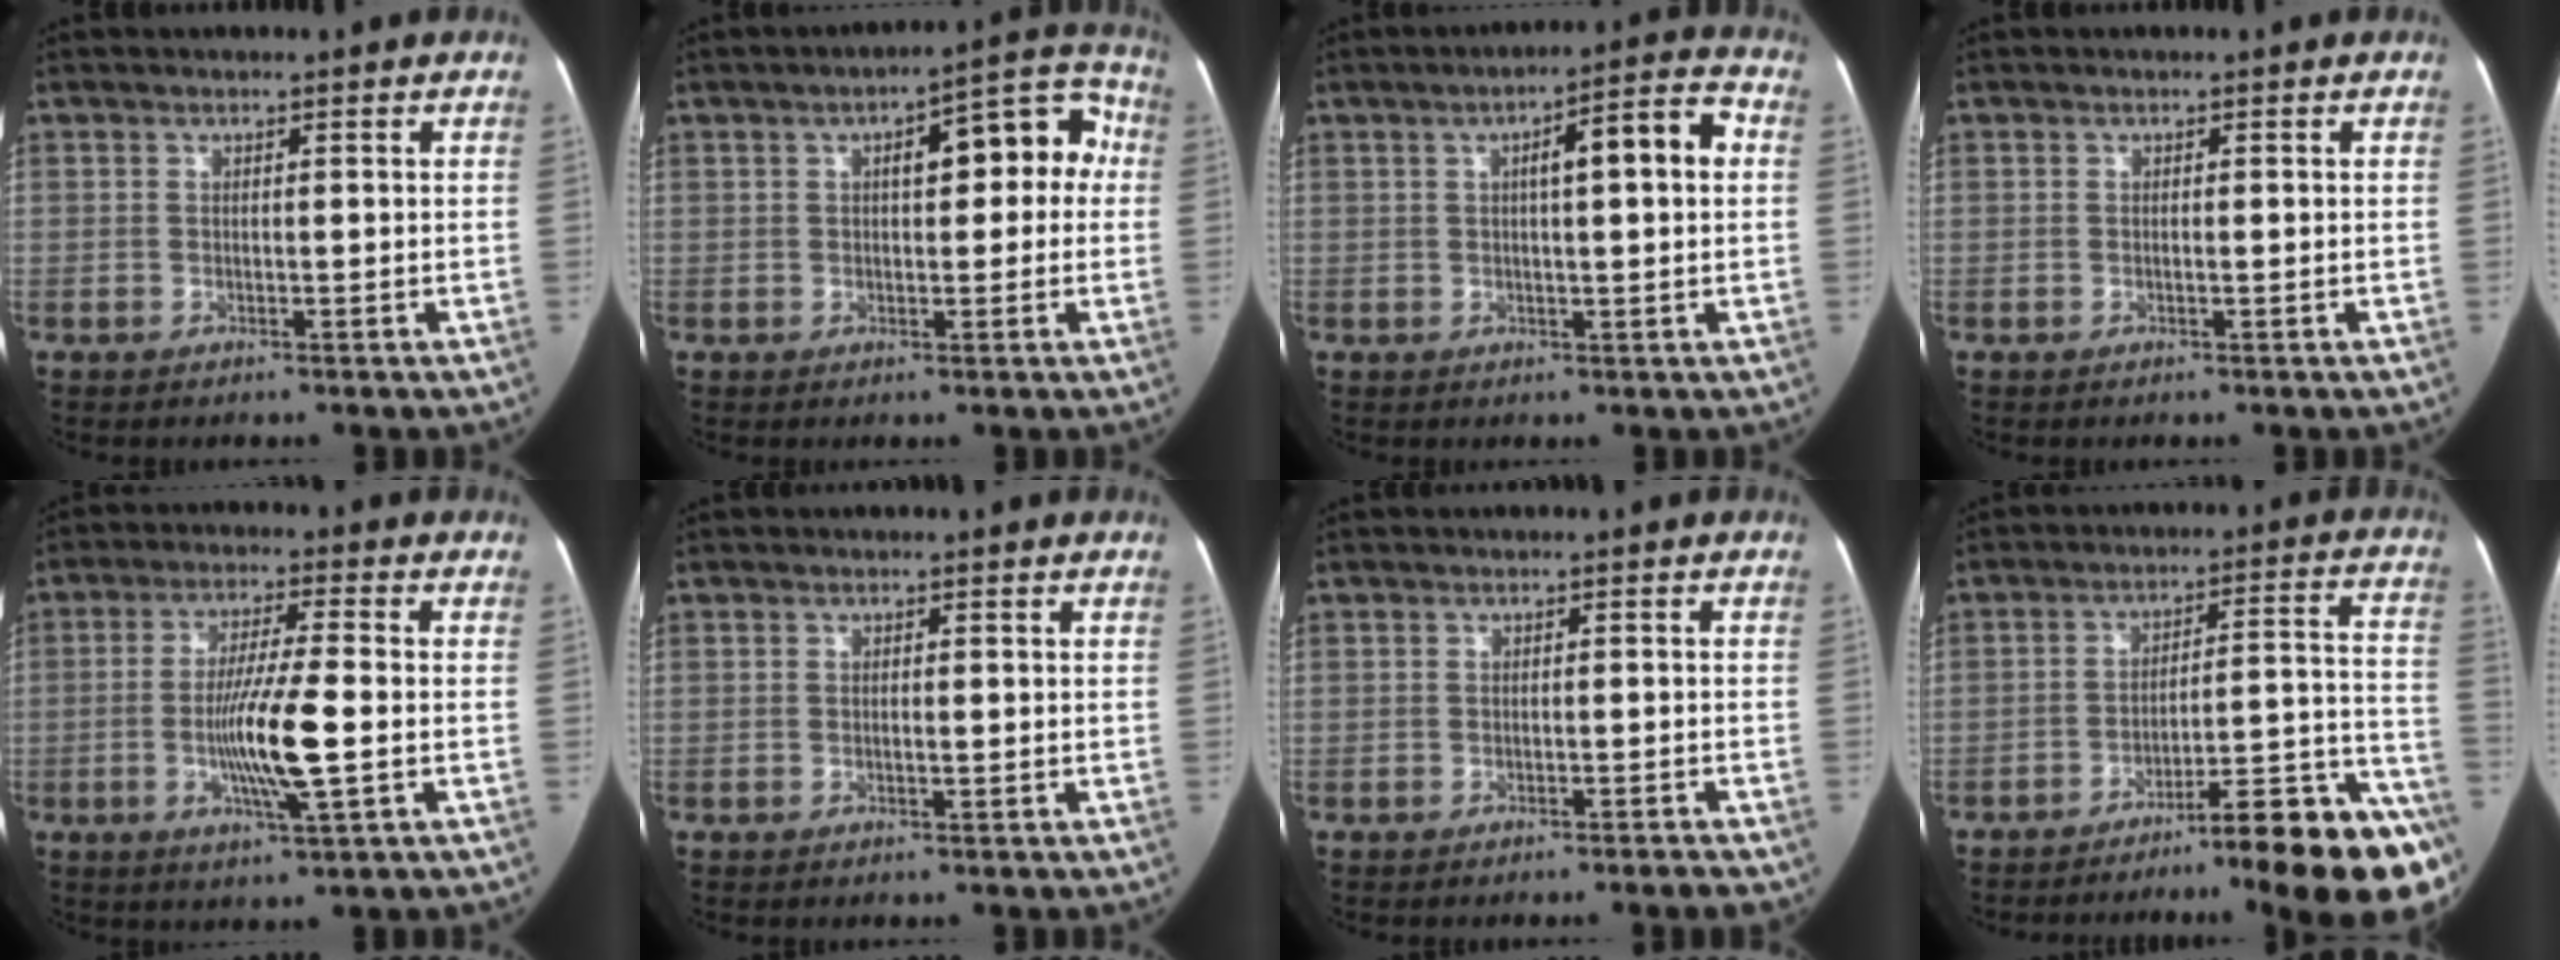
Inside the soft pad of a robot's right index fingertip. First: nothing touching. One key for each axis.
{"total": 10.7, "fx": 1.9, "fy": 4.2, "fz": 9.7, "tx": -0.117, "ty": 0.050, "tz": 0.025}
{"total": 8.7, "fx": 1.5, "fy": 1.5, "fz": 8.5, "tx": -0.126, "ty": 0.032, "tz": 0.021}
{"total": 0.6, "fx": -0.1, "fy": 0.2, "fz": 0.5, "tx": -0.010, "ty": 0.001, "tz": -0.002}
{"total": 10.5, "fx": -2.0, "fy": 0.6, "fz": 10.3, "tx": -0.194, "ty": -0.008, "tz": -0.038}
{"total": 0.8, "fx": -0.1, "fy": 0.3, "fz": 0.8, "tx": -0.014, "ty": 0.001, "tz": -0.003}
{"total": 2.3, "fx": -1.7, "fy": 0.5, "fz": 1.5, "tx": -0.019, "ty": 0.003, "tz": -0.021}
{"total": 19.7, "fx": -13.9, "fy": 0.3, "fz": 14.0, "tx": -0.100, "ty": 0.039, "tz": -0.207}